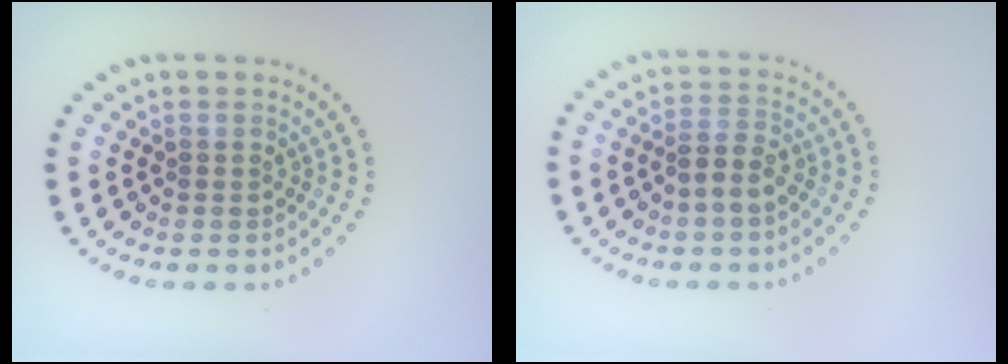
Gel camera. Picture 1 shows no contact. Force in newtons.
{"total": 2.6, "press": 2.4, "slide": 0.8}